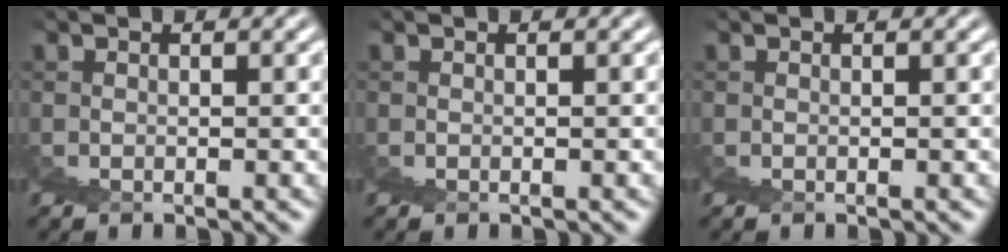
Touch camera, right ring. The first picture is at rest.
{"total": 0.0}
{"total": 0.0}